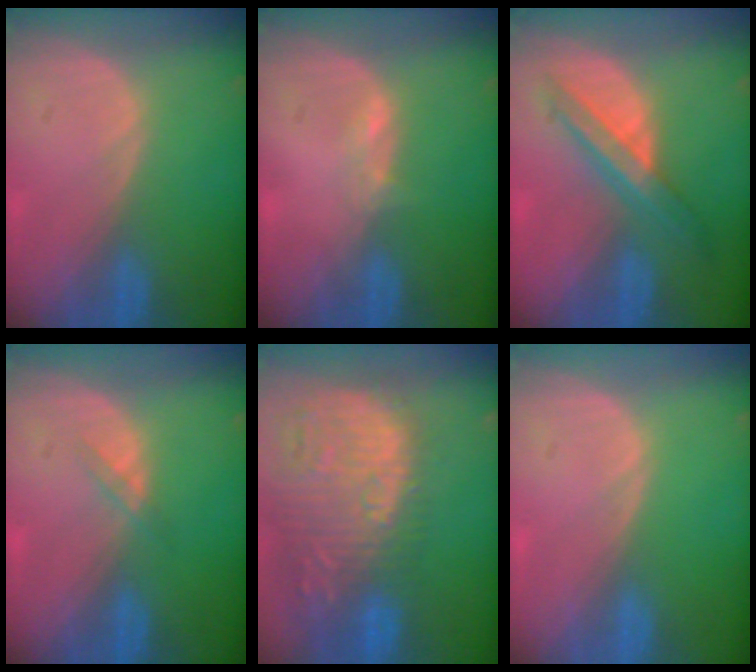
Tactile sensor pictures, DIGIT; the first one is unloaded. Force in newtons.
{"total": 1.3, "press": 1.2, "slide": 0.5}
{"total": 7.1, "press": 6.0, "slide": 3.8}
{"total": 1.3, "press": 1.3, "slide": 0.2}
{"total": 15.6, "press": 13.1, "slide": 8.5}
{"total": 0.0}